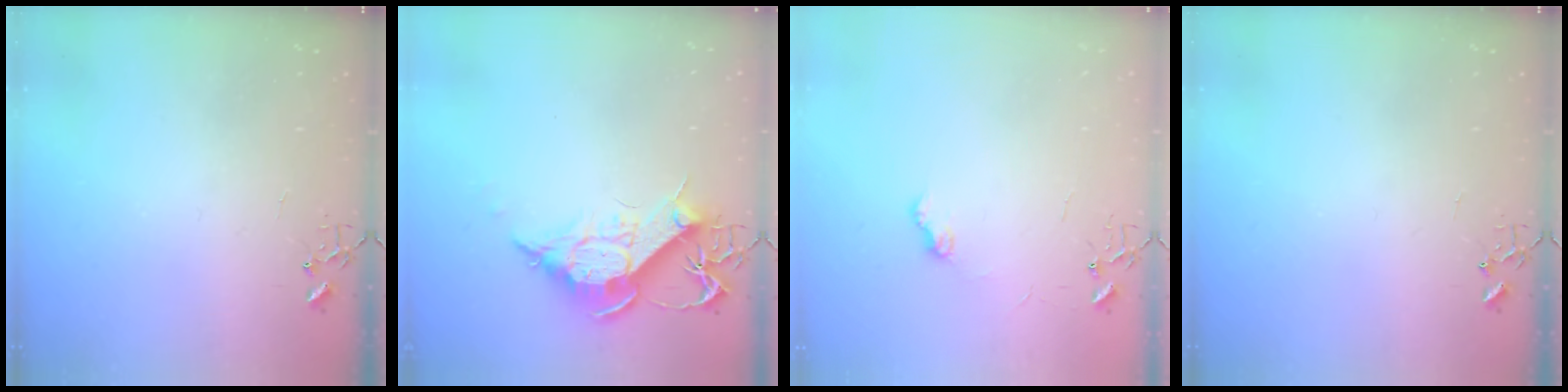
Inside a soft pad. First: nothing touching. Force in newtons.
{"total": 12.6, "press": 12.6, "slide": 1.2}
{"total": 6.4, "press": 6.4, "slide": 0.8}
{"total": 0.0}